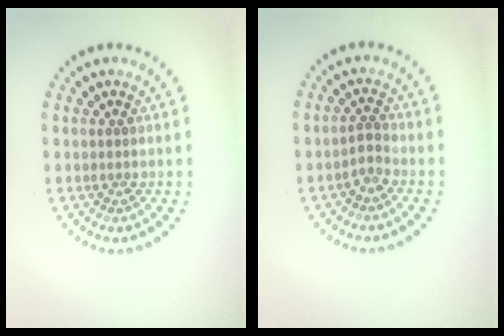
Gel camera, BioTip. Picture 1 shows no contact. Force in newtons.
{"total": 1.3, "press": 1.0, "slide": 0.9}